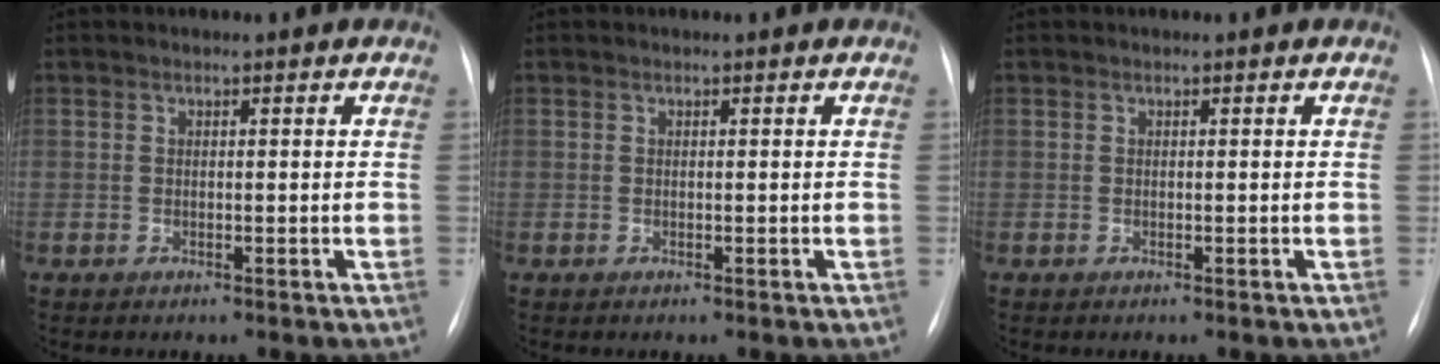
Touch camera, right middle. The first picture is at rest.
{"total": 0.0}
{"total": 0.0}